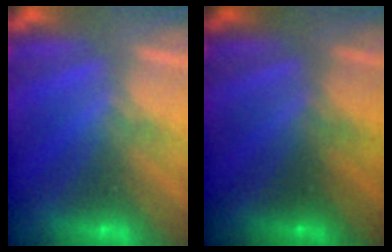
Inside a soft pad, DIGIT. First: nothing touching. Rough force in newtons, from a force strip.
{"total": 2.8}